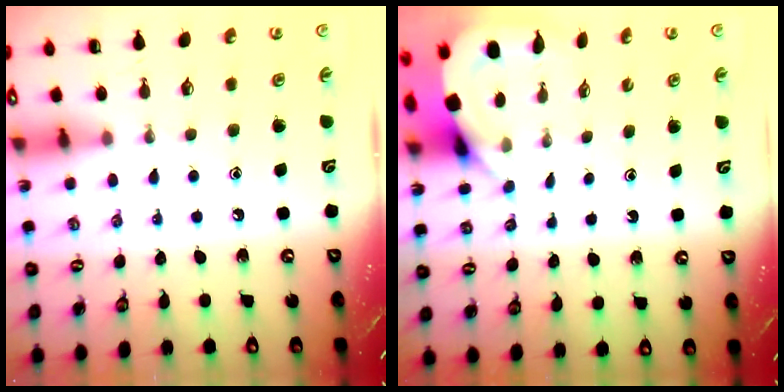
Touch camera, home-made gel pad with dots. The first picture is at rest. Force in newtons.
{"total": 3.9, "press": 3.9, "slide": 0.2}